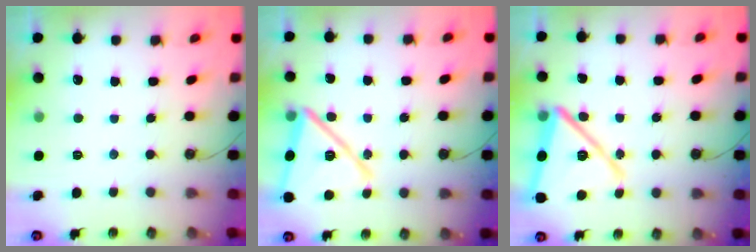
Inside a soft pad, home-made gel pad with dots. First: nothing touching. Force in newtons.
{"total": 19.0, "press": 19.0, "slide": 1.3}
{"total": 17.9, "press": 17.7, "slide": 2.6}